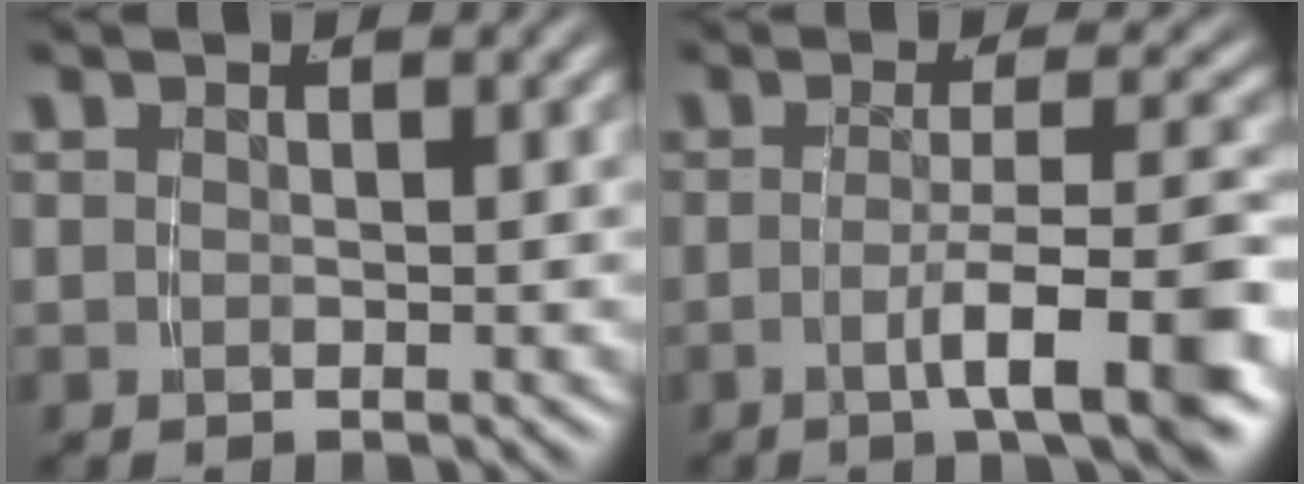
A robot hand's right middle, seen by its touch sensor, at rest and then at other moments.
{"total": 7.4, "force": [-3.0, 0.9, 6.6], "torque": [-0.096, -0.007, -0.045]}